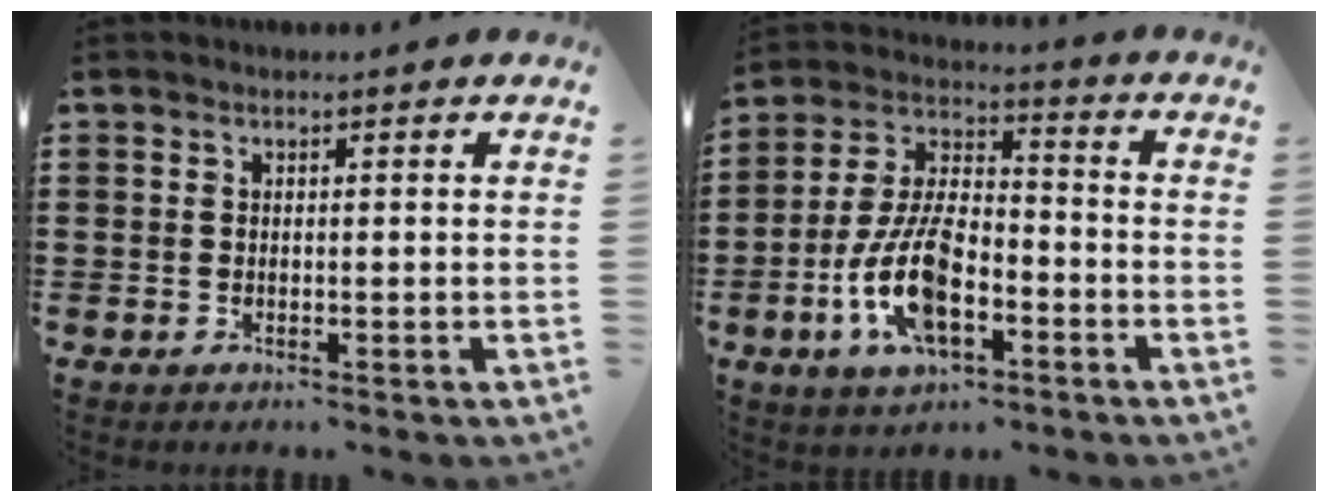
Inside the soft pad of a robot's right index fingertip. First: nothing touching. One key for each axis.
{"total": 11.4, "fx": -4.6, "fy": 5.4, "fz": 8.9, "tx": -0.207, "ty": 0.002, "tz": -0.089}